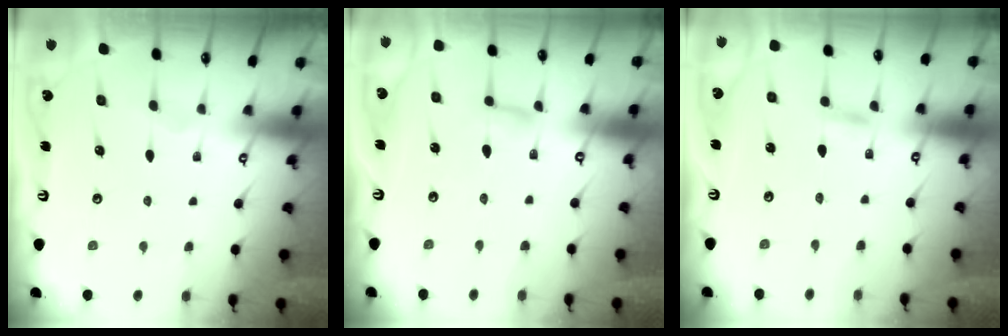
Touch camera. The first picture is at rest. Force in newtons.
{"total": 2.7, "press": 2.6, "slide": 0.2}
{"total": 1.4, "press": 1.4, "slide": 0.0}